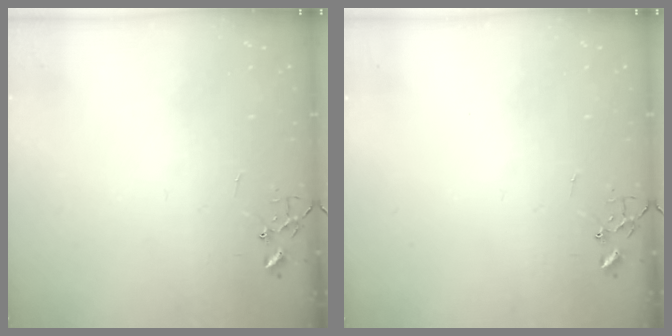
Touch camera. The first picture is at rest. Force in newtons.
{"total": 0.0}